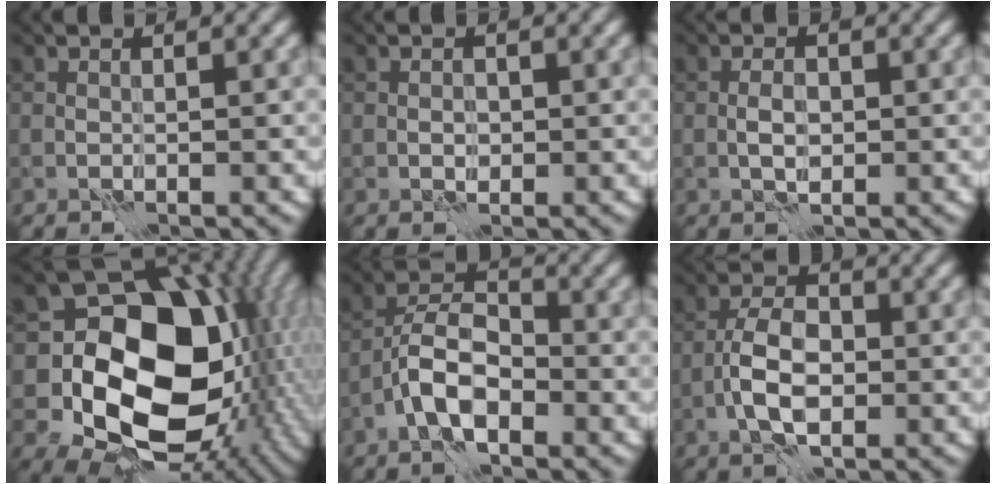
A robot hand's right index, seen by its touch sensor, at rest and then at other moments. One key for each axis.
{"total": 1.2, "fx": -0.3, "fy": 1.0, "fz": 0.7, "tx": -0.009, "ty": -0.002, "tz": -0.005}
{"total": 1.8, "fx": -0.4, "fy": 1.0, "fz": 1.4, "tx": -0.024, "ty": 0.000, "tz": -0.008}
{"total": 18.1, "fx": -1.1, "fy": 14.1, "fz": 11.4, "tx": -0.159, "ty": -0.020, "tz": -0.012}
{"total": 5.0, "fx": -2.8, "fy": 2.3, "fz": 3.5, "tx": -0.056, "ty": 0.010, "tz": -0.057}
{"total": 4.7, "fx": -1.6, "fy": 2.4, "fz": 3.7, "tx": -0.068, "ty": 0.004, "tz": -0.033}